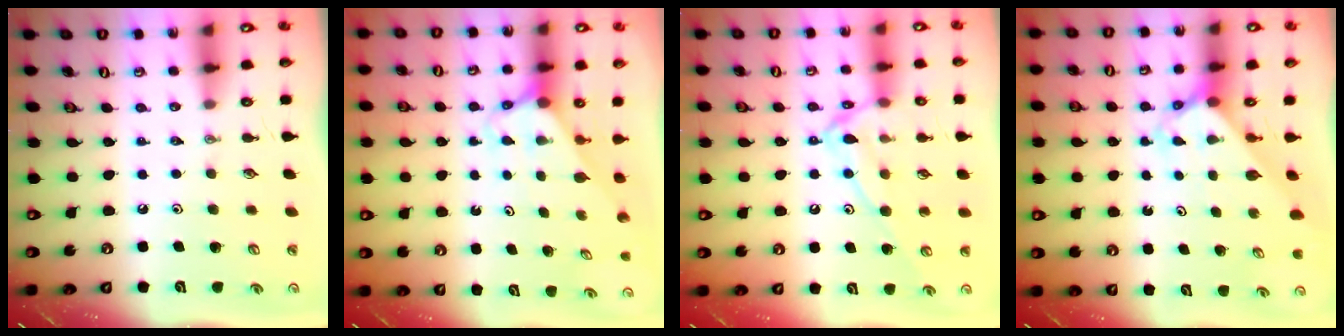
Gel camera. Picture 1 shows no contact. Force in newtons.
{"total": 2.7, "press": 2.7, "slide": 0.2}
{"total": 14.3, "press": 14.2, "slide": 0.9}
{"total": 2.6, "press": 2.6, "slide": 0.1}